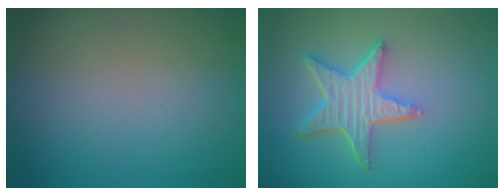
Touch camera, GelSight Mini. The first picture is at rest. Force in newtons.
{"total": 5.1, "press": 4.1, "slide": 3.1}